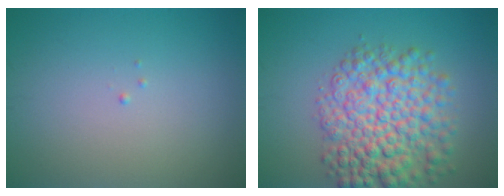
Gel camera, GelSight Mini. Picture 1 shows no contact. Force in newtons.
{"total": 8.4, "press": 8.4, "slide": 0.2}